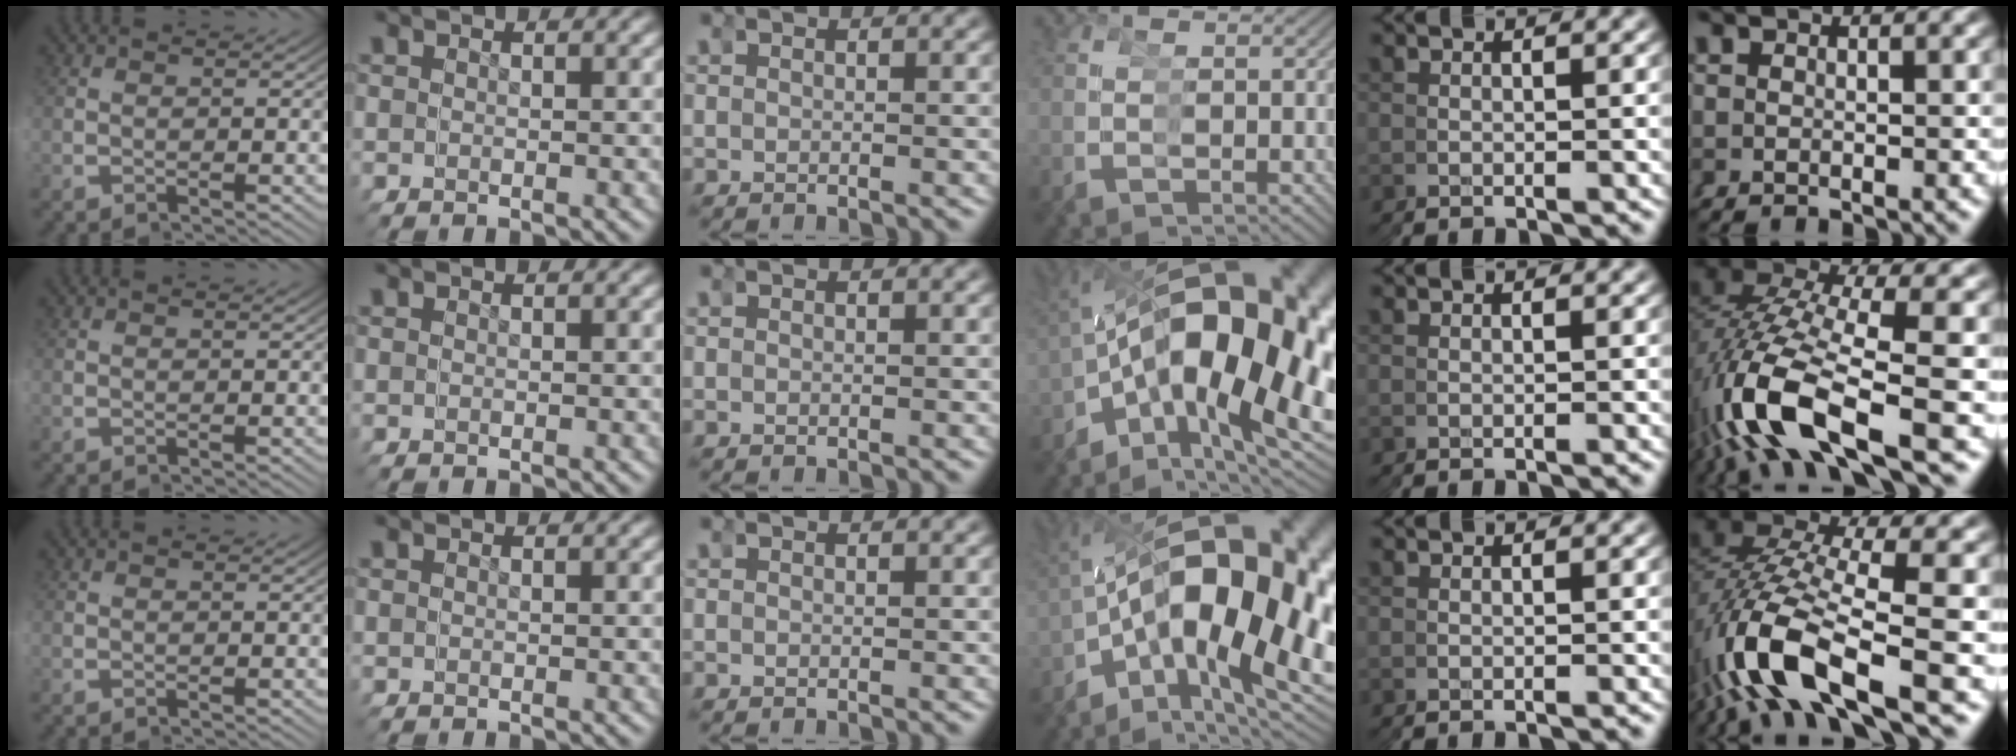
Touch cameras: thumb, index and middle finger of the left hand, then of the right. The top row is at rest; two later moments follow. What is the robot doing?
{"motion": "grasp_and_lifting", "object": "tape"}